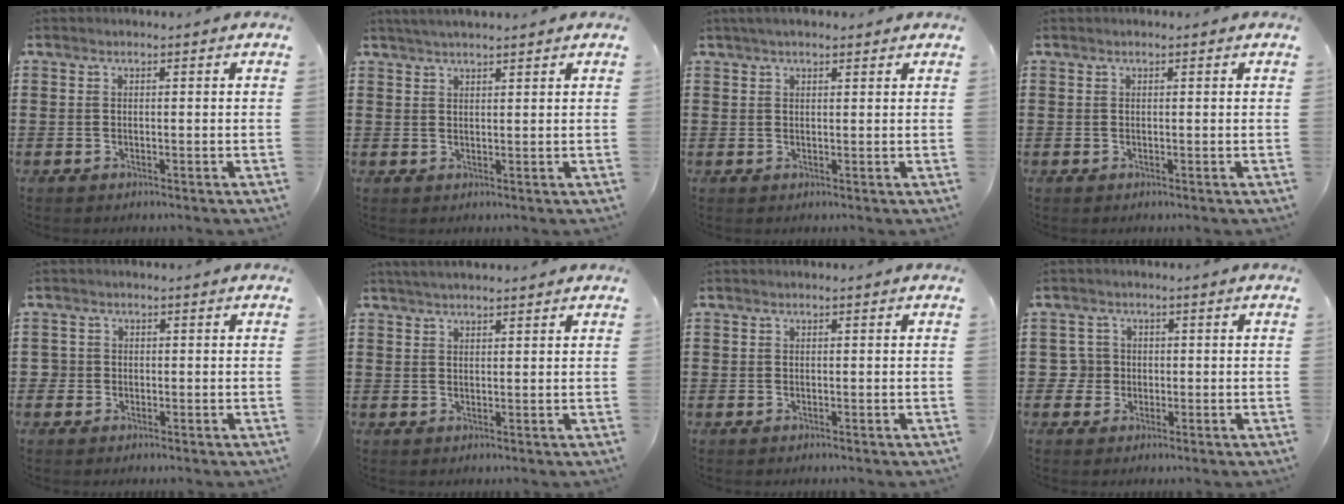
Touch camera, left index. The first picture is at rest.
{"total": 2.0, "force": [1.8, 0.1, 0.9], "torque": [-0.020, 0.004, 0.035]}
{"total": 2.0, "force": [1.7, 0.6, 1.0], "torque": [-0.022, 0.007, 0.031]}
{"total": 0.0}
{"total": 1.5, "force": [-0.1, 1.5, 0.2], "torque": [-0.011, 0.005, -0.006]}
{"total": 2.1, "force": [1.9, 0.2, 0.8], "torque": [-0.019, 0.005, 0.037]}
{"total": 0.0}
{"total": 3.1, "force": [-0.2, 3.1, 0.7], "torque": [-0.042, 0.002, -0.012]}